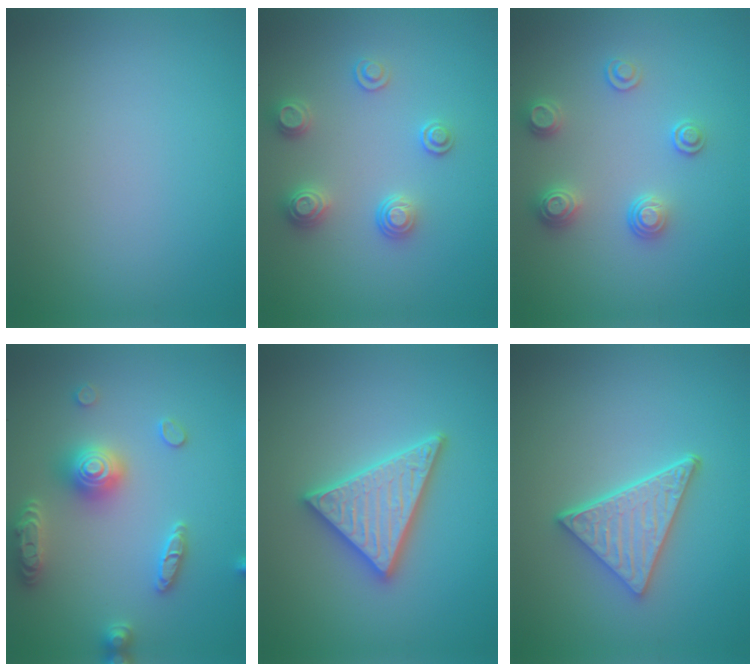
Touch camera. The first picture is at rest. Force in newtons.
{"total": 2.6, "press": 2.6, "slide": 0.5}
{"total": 2.6, "press": 2.6, "slide": 0.6}
{"total": 5.1, "press": 5.1, "slide": 0.8}
{"total": 4.9, "press": 4.9, "slide": 0.7}
{"total": 4.9, "press": 3.7, "slide": 3.3}